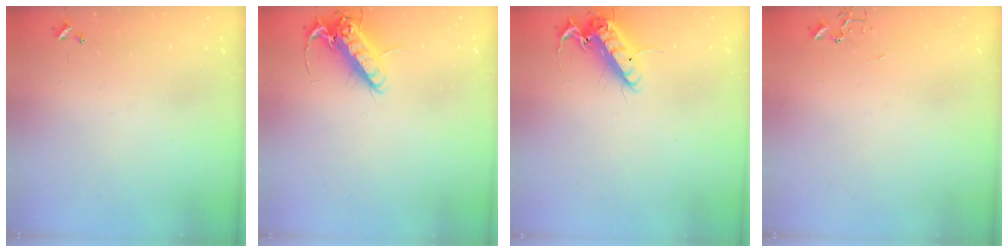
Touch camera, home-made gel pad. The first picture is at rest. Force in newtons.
{"total": 14.2, "press": 14.0, "slide": 2.2}
{"total": 14.3, "press": 14.2, "slide": 1.9}
{"total": 0.0}